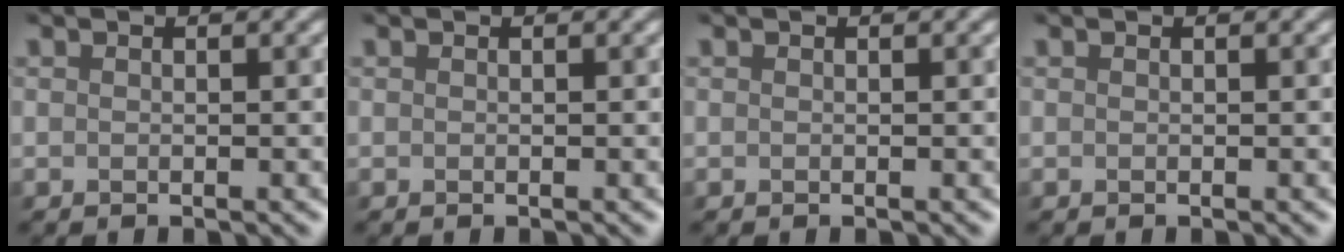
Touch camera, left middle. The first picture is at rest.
{"total": 0.0}
{"total": 0.0}
{"total": 0.0}